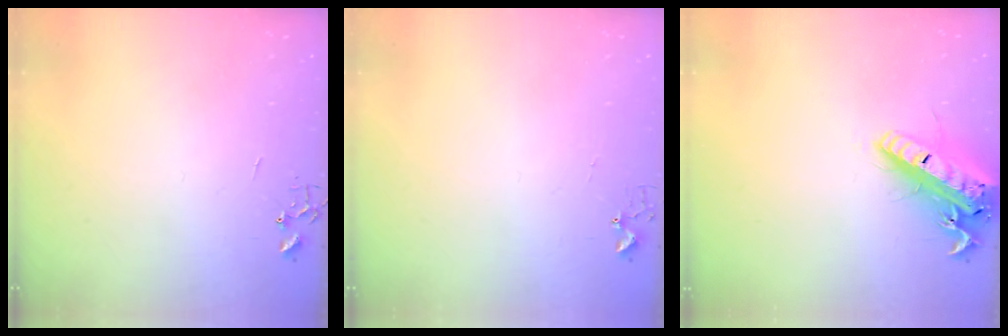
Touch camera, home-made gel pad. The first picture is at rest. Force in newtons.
{"total": 2.7, "press": 2.7, "slide": 0.3}
{"total": 21.8, "press": 21.4, "slide": 4.2}